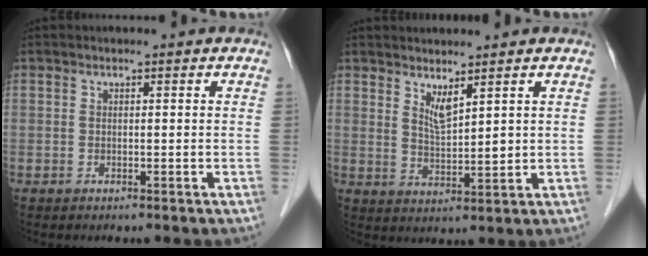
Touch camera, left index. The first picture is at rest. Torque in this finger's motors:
{"motor_torque": [-0.04, -0.13, 0.15, 0.02]}